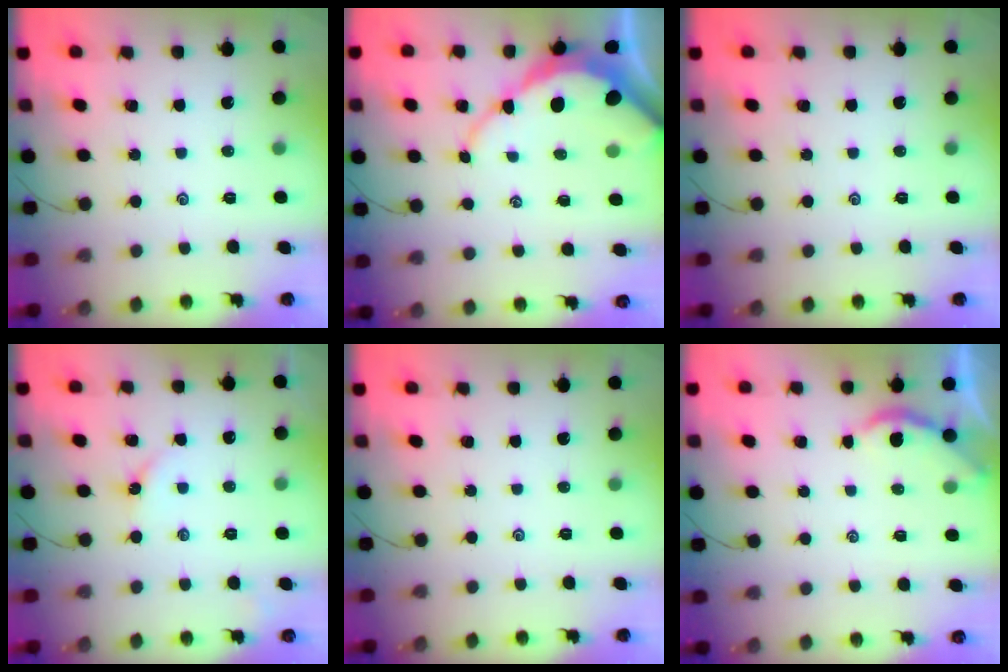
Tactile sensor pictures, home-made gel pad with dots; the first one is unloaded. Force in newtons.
{"total": 10.0, "press": 10.0, "slide": 1.1}
{"total": 0.0}
{"total": 2.3, "press": 2.3, "slide": 0.4}
{"total": 0.0}
{"total": 2.3, "press": 2.2, "slide": 0.3}